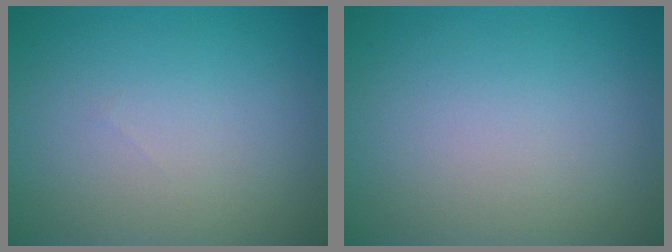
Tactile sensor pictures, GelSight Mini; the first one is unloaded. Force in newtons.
{"total": 0.0}